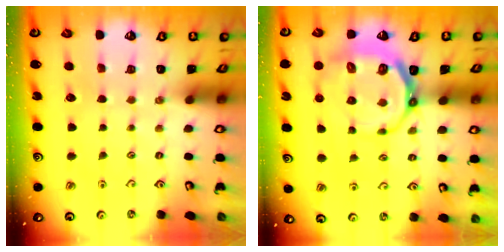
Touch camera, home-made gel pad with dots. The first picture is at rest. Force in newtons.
{"total": 13.5, "press": 13.0, "slide": 3.7}